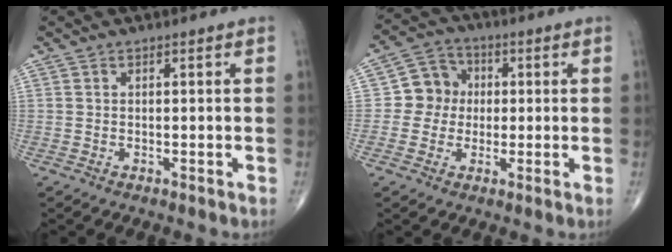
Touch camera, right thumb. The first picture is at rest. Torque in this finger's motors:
{"motor_torque": [-0.47, 0.49, 0.03, 0.00, 0.02]}